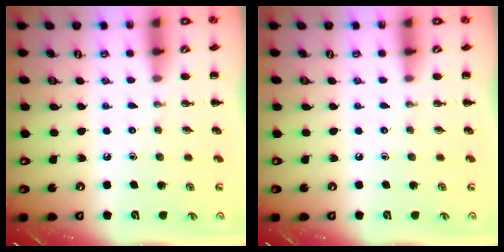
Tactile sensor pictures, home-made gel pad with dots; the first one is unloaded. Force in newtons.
{"total": 0.0}